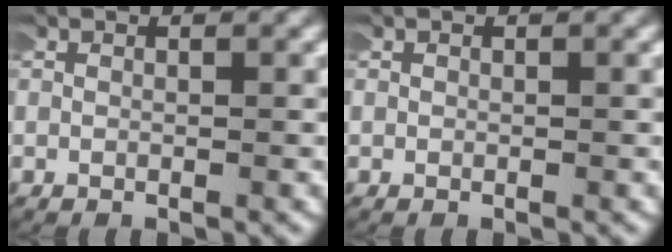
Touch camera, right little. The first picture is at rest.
{"total": 0.0}